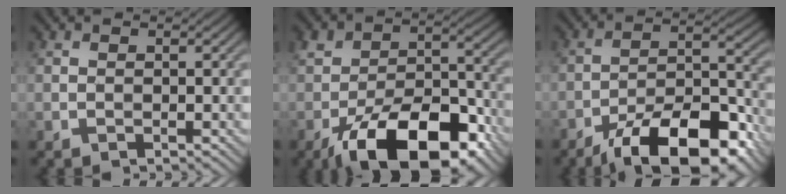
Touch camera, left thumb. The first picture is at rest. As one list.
[{"total": 15.3, "force": [-8.2, 7.6, 10.5], "torque": [-0.167, -0.009, -0.142]}, {"total": 15.2, "force": [-10.4, 5.3, 9.7], "torque": [-0.153, -0.002, -0.173]}]